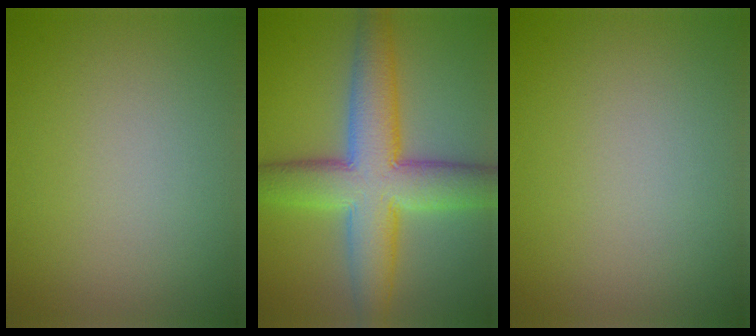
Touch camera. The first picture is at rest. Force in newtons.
{"total": 9.3, "press": 9.3, "slide": 0.1}
{"total": 0.0}